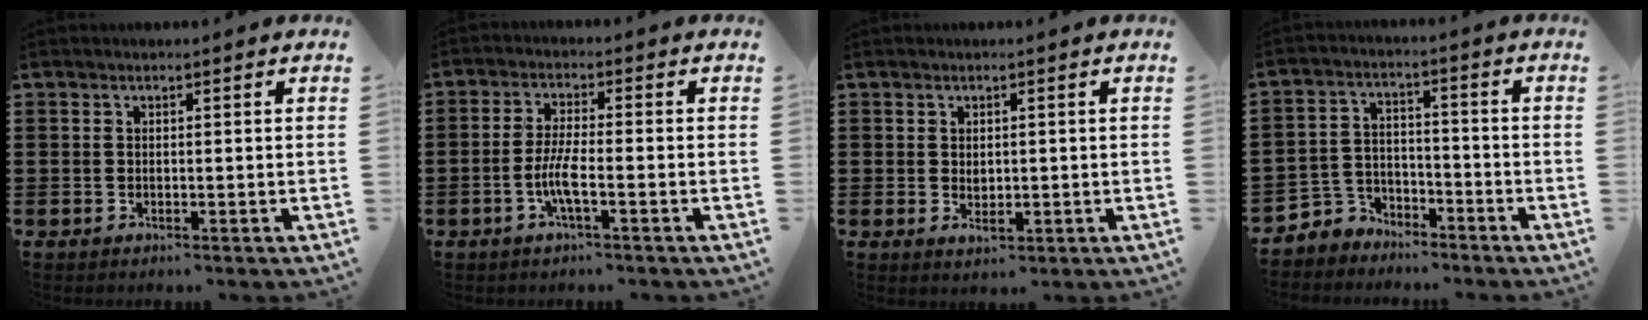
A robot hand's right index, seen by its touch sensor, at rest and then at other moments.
{"total": 4.9, "force": [-1.9, 0.8, 4.5], "torque": [-0.104, -0.008, -0.044]}
{"total": 1.5, "force": [0.3, 1.0, 1.1], "torque": [-0.014, 0.001, 0.003]}
{"total": 4.3, "force": [-3.7, 2.2, 0.1], "torque": [-0.029, -0.001, -0.082]}